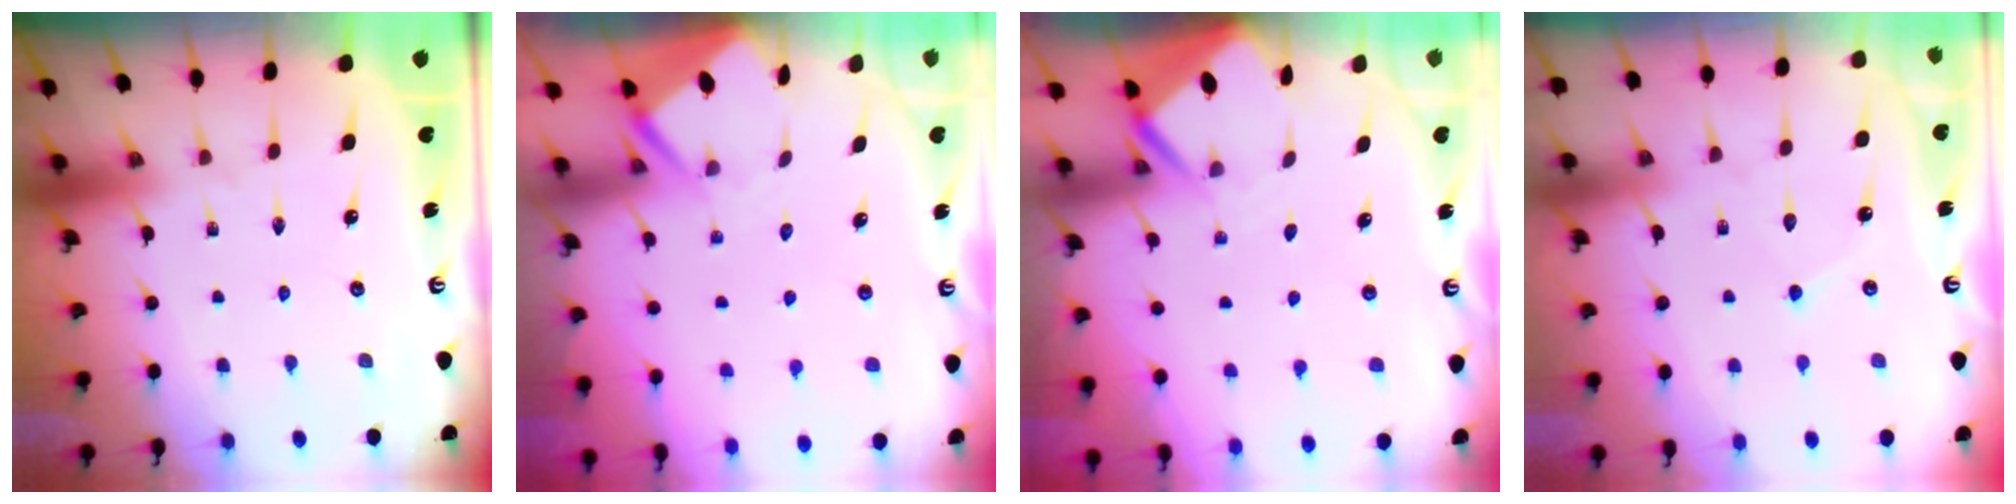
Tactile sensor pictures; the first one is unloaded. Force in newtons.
{"total": 3.3, "press": 3.3, "slide": 0.3}
{"total": 3.1, "press": 3.1, "slide": 0.3}
{"total": 4.0, "press": 4.0, "slide": 0.4}